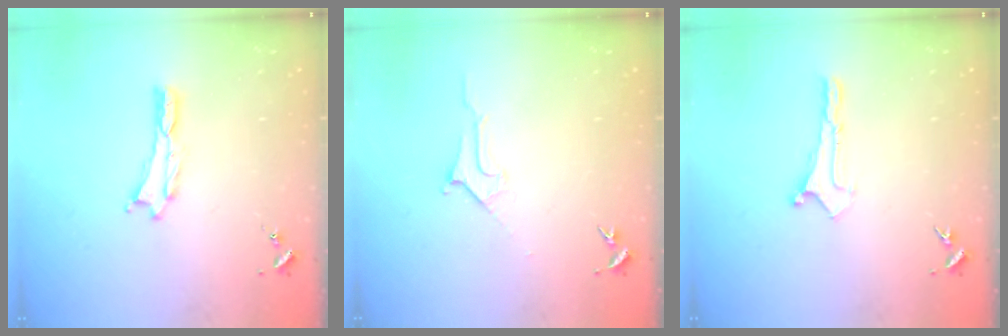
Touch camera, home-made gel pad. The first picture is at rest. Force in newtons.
{"total": 2.8, "press": 2.8, "slide": 0.4}
{"total": 0.0}